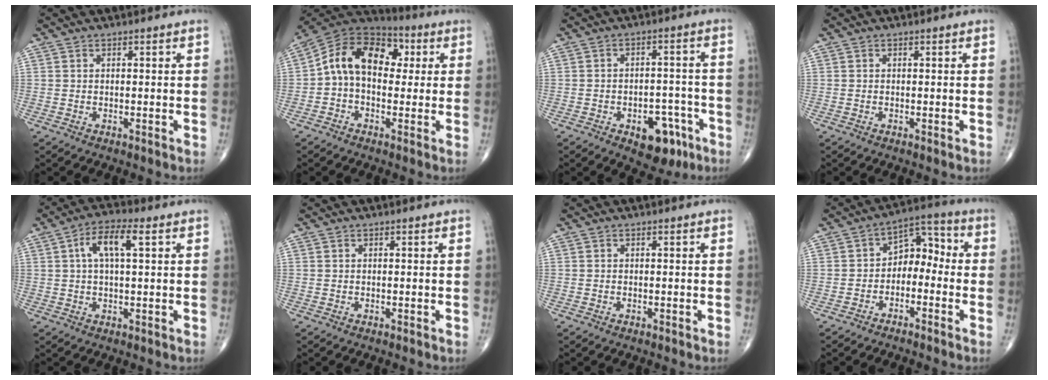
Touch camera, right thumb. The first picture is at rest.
{"total": 14.3, "force": [1.7, 9.8, 10.3], "torque": [-0.139, 0.042, 0.014]}
{"total": 9.8, "force": [-4.8, 5.7, 6.3], "torque": [-0.051, 0.036, -0.058]}
{"total": 0.0}
{"total": 7.4, "force": [2.2, 2.6, 6.5], "torque": [-0.125, 0.015, 0.036]}
{"total": 0.0}
{"total": 0.0}
{"total": 7.4, "force": [-1.8, 5.1, 5.0], "torque": [-0.047, 0.048, -0.044]}